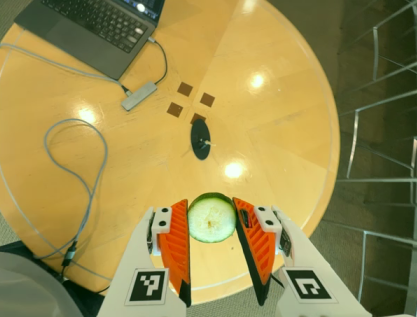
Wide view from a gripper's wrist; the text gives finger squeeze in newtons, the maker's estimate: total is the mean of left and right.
{"total": 8.8, "left": 9.0, "right": 8.6}